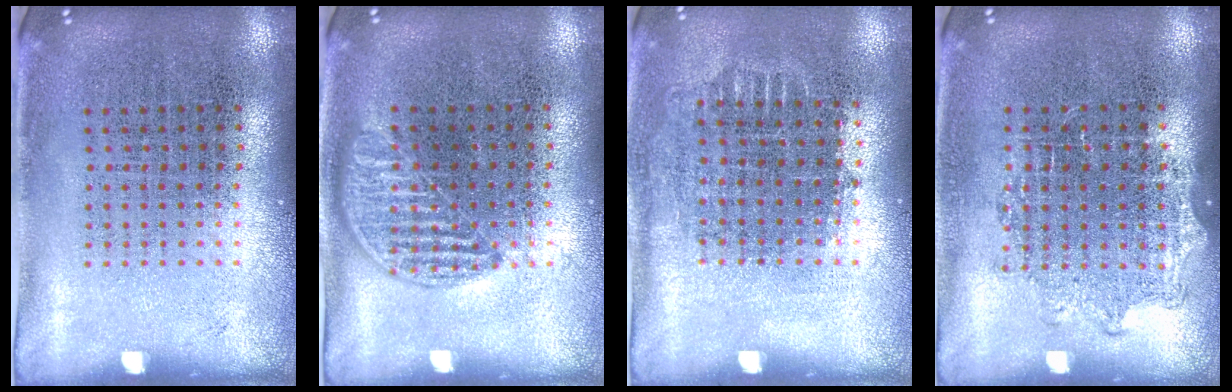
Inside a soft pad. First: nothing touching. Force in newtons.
{"total": 0.9, "press": 0.8, "slide": 0.4}
{"total": 0.7, "press": 0.7, "slide": 0.2}
{"total": 0.9, "press": 0.8, "slide": 0.4}